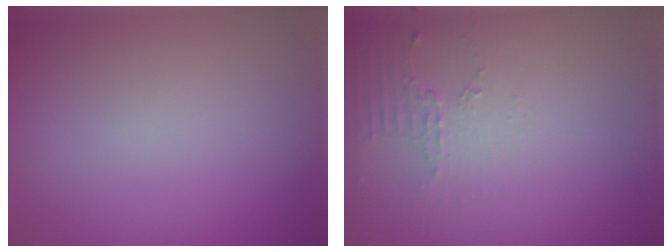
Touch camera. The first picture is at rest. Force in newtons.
{"total": 2.1, "press": 1.5, "slide": 1.5}